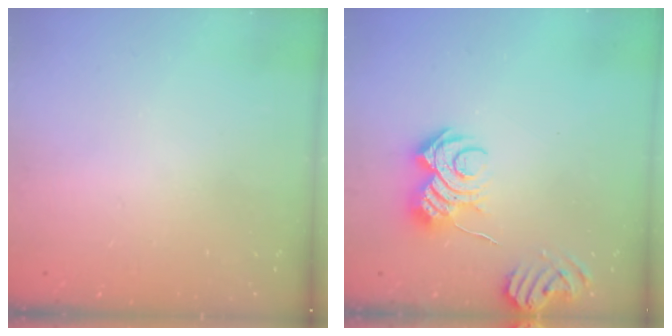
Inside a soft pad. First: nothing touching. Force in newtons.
{"total": 8.5, "press": 8.5, "slide": 1.0}